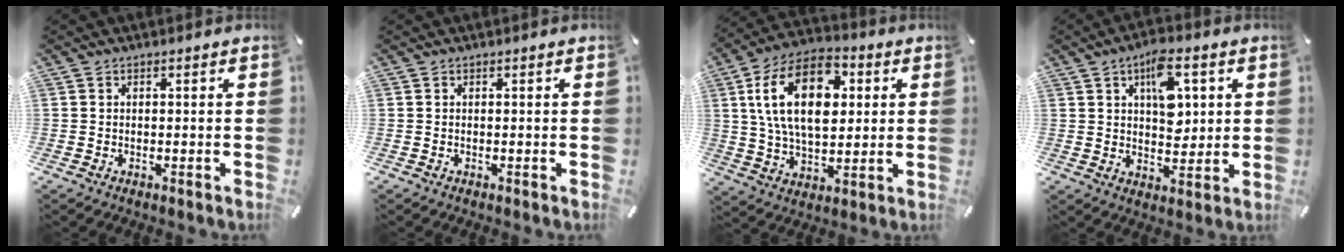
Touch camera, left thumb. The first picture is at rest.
{"total": 0.0}
{"total": 19.0, "force": [4.7, 12.0, 14.0], "torque": [-0.279, 0.005, 0.076]}
{"total": 11.0, "force": [4.0, 6.6, 7.9], "torque": [-0.105, -0.008, 0.068]}